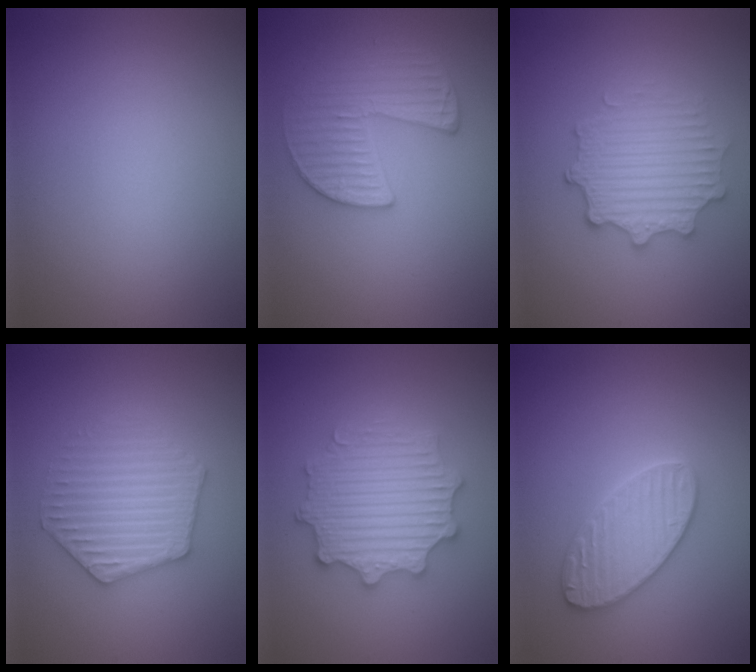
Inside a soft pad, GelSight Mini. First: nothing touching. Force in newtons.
{"total": 3.6, "press": 3.5, "slide": 0.6}
{"total": 4.5, "press": 3.8, "slide": 2.4}
{"total": 3.8, "press": 3.8, "slide": 0.7}
{"total": 5.6, "press": 5.5, "slide": 1.0}
{"total": 3.7, "press": 3.6, "slide": 0.5}